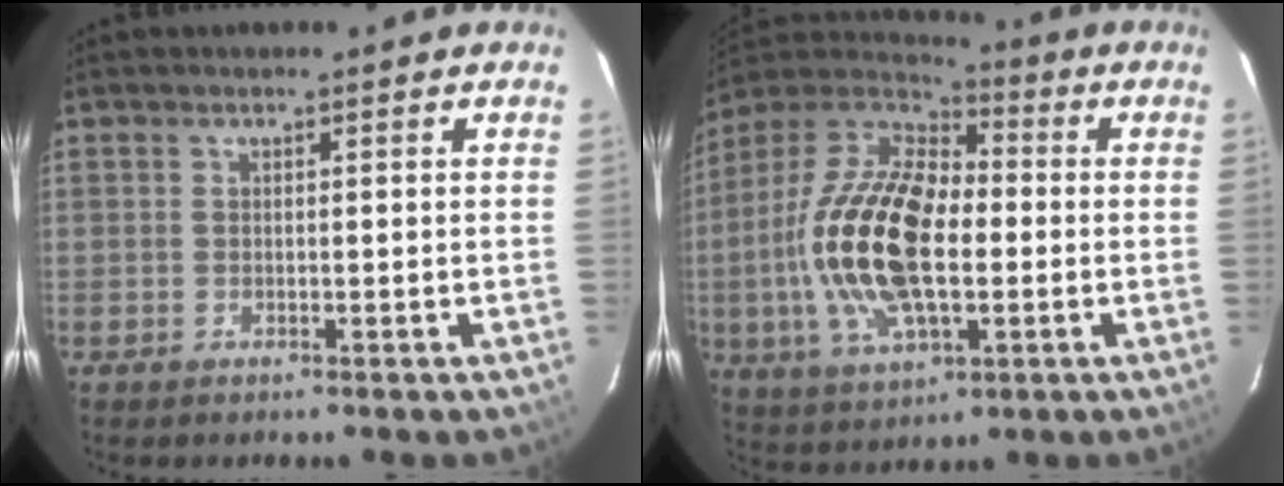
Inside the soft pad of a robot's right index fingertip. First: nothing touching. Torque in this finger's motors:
{"motor_torque": [2.14, 0.00, 1.05, 0.21]}